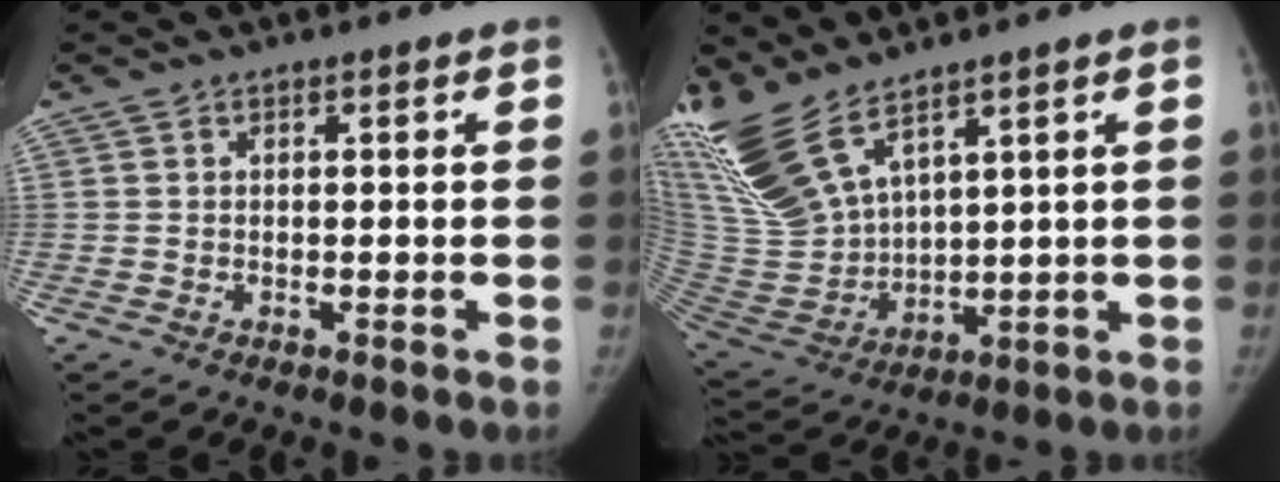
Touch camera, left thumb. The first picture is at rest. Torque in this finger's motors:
{"motor_torque": [0.21, 0.06, 1.43, -1.34, 0.16]}